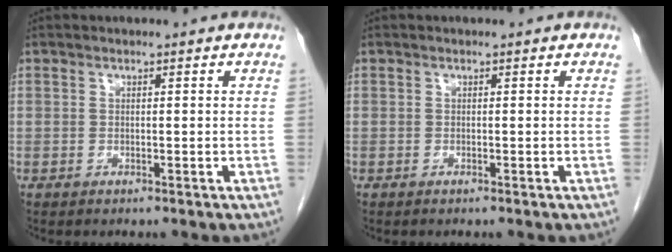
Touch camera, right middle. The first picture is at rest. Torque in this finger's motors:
{"motor_torque": [-0.54, -0.12, 0.13, 0.04]}